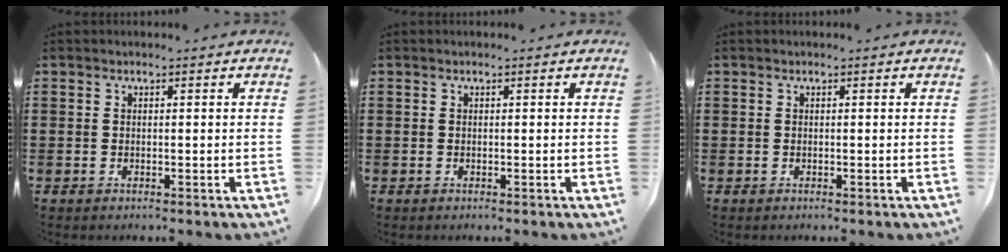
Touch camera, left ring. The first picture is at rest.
{"total": 0.0}
{"total": 0.0}